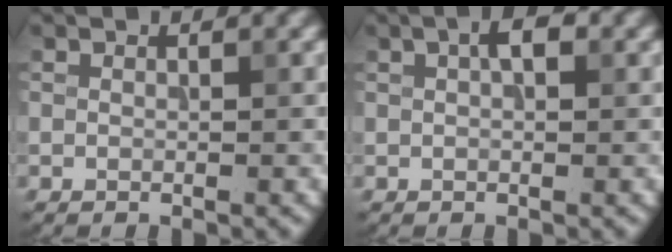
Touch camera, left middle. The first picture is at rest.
{"total": 2.1, "force": [0.8, 0.9, 1.7], "torque": [-0.026, 0.007, 0.010]}